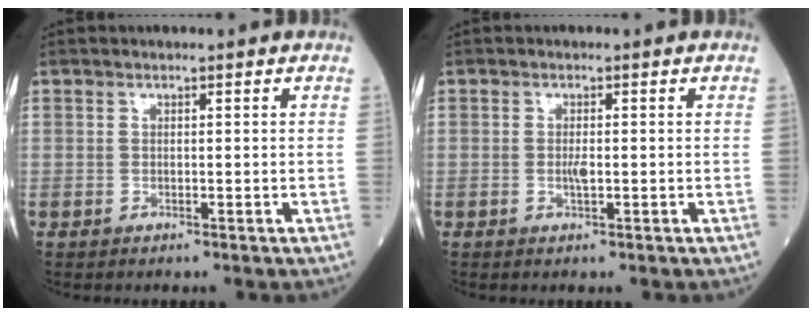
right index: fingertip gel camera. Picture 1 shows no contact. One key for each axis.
{"total": 1.4, "fx": -0.2, "fy": 0.2, "fz": 1.4, "tx": -0.031, "ty": -0.002, "tz": -0.003}